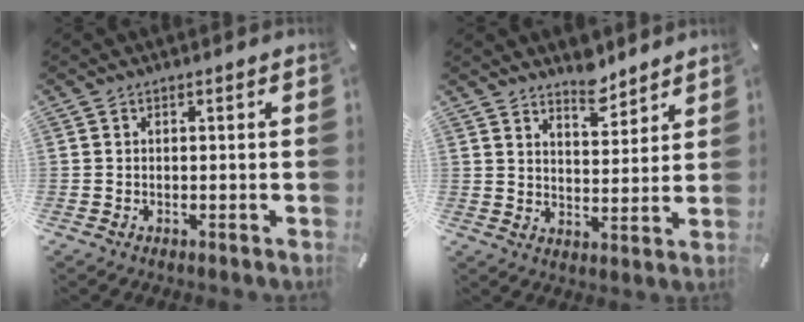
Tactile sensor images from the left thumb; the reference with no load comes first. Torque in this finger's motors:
{"motor_torque": [0.53, -0.63, 0.11, 0.27, -0.06]}